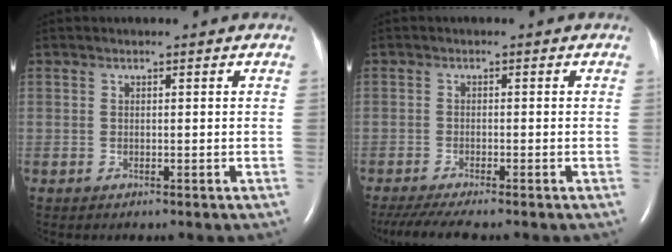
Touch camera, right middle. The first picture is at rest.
{"total": 6.7, "force": [-5.6, 0.1, 3.6], "torque": [-0.059, -0.019, -0.094]}